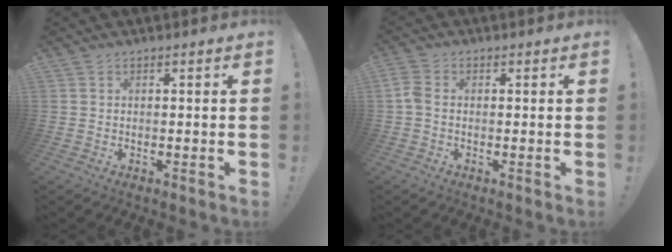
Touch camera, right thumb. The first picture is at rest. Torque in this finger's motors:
{"motor_torque": [0.15, -0.04, -0.07, -0.05, 0.08]}